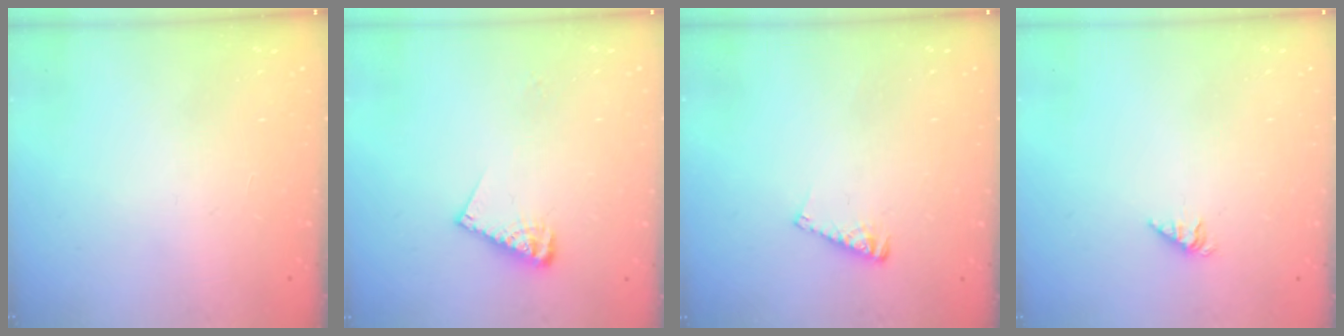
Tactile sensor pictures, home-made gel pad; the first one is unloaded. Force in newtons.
{"total": 7.3, "press": 7.3, "slide": 0.0}
{"total": 4.2, "press": 4.2, "slide": 0.7}
{"total": 1.9, "press": 1.9, "slide": 0.4}